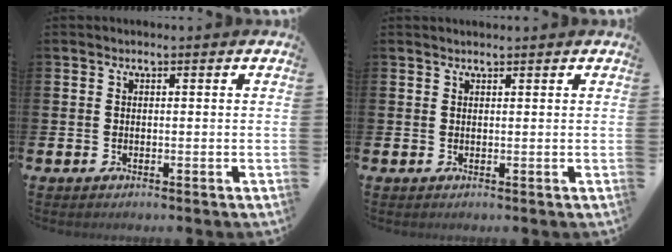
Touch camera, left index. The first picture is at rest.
{"total": 0.5, "force": [0.5, 0.0, 0.1], "torque": [0.009, -0.004, 0.007]}